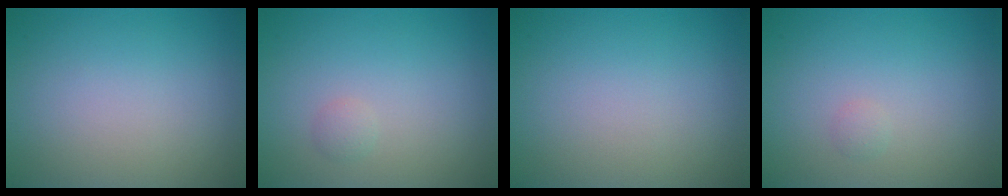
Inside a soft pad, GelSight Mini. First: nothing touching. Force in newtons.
{"total": 0.7, "press": 0.7, "slide": 0.0}
{"total": 0.0}
{"total": 0.6, "press": 0.6, "slide": 0.0}